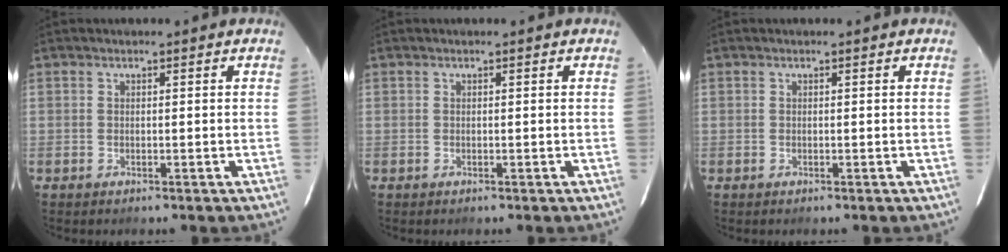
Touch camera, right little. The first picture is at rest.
{"total": 0.0}
{"total": 0.0}